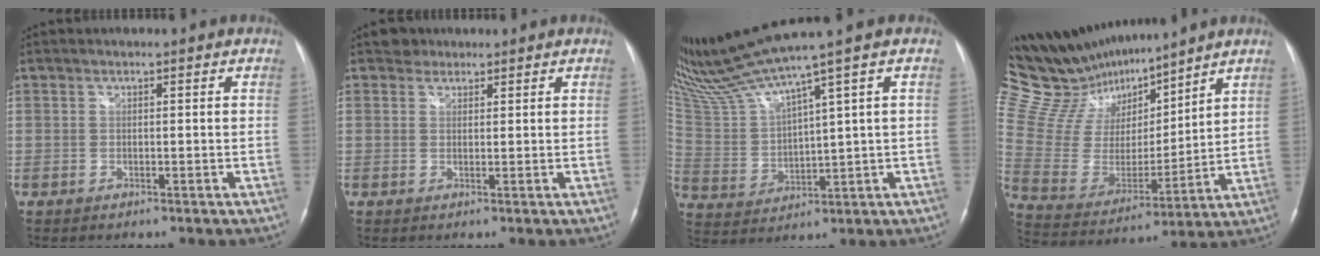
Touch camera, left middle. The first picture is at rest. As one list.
[{"total": 1.8, "force": [1.4, 1.2, -0.2], "torque": [0.006, 0.006, 0.018]}, {"total": 11.2, "force": [9.3, -2.1, 5.9], "torque": [-0.129, -0.002, 0.192]}, {"total": 18.2, "force": [16.4, 4.7, 6.4], "torque": [-0.130, 0.009, 0.306]}]